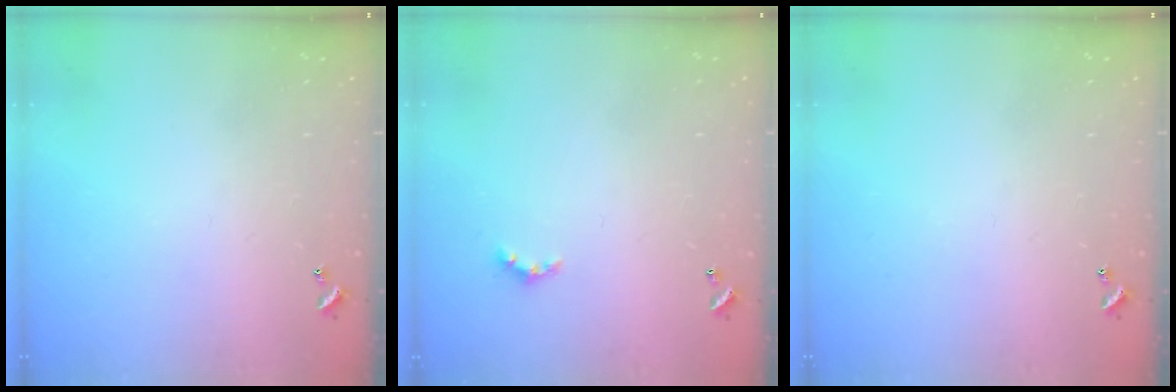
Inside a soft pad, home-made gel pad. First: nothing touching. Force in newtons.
{"total": 2.4, "press": 2.4, "slide": 0.6}
{"total": 0.0}